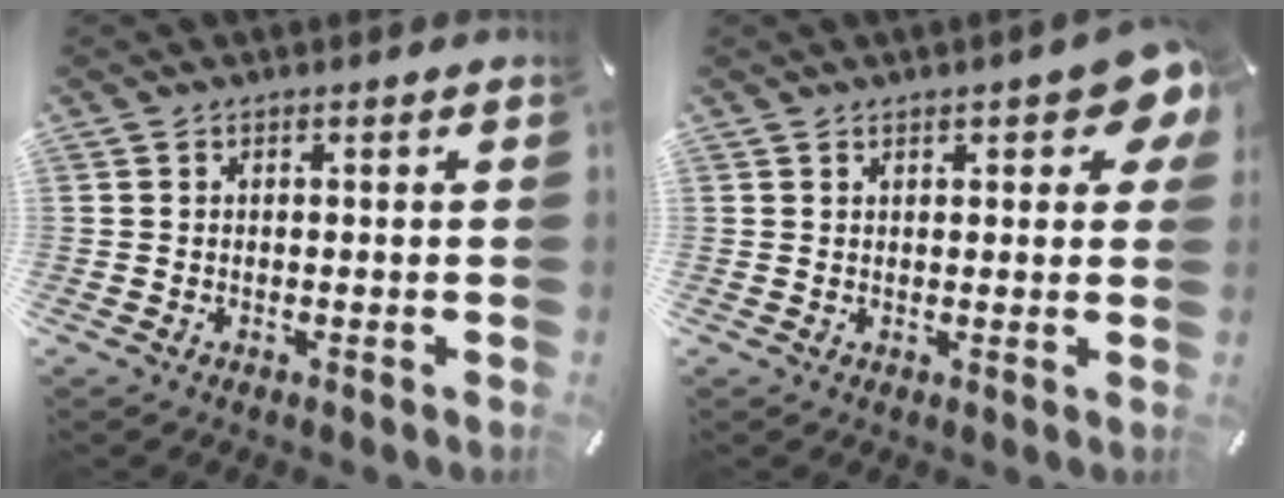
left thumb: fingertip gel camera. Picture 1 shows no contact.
{"total": 6.9, "force": [3.1, 2.8, 5.4], "torque": [-0.075, -0.005, 0.052]}